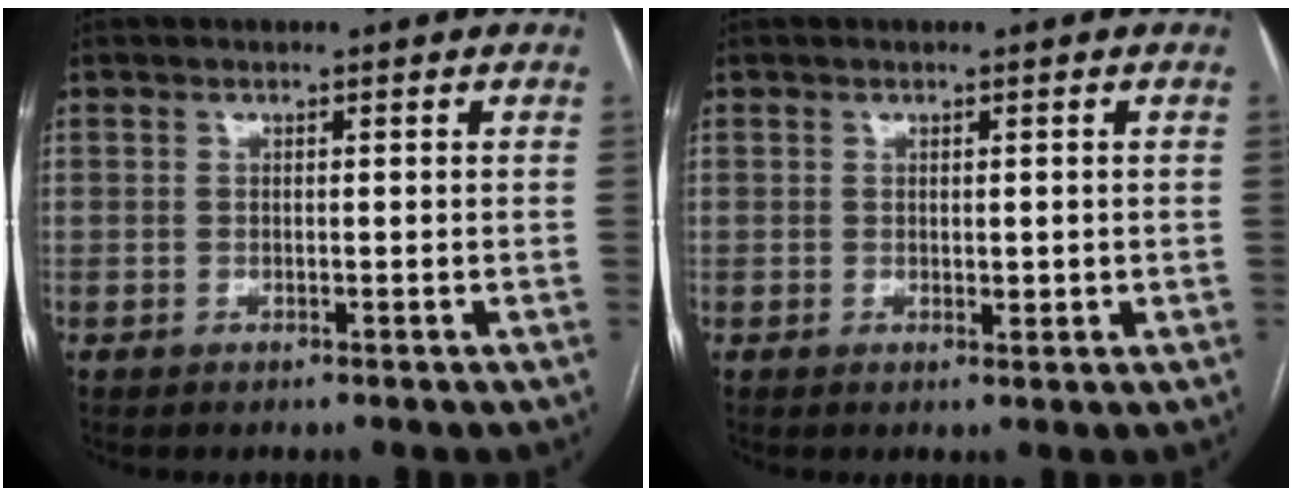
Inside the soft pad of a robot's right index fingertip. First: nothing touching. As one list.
[{"total": 1.5, "force": [0.0, 0.7, 1.3], "torque": [-0.018, -0.005, 0.004]}]